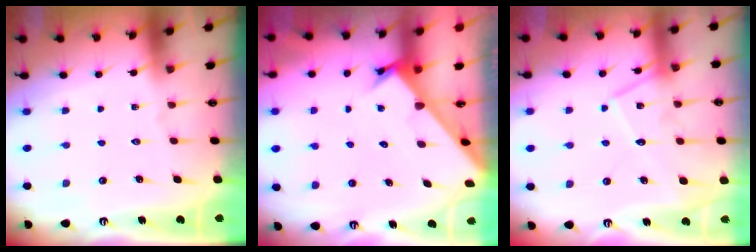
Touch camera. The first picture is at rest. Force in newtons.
{"total": 2.4, "press": 2.4, "slide": 0.2}
{"total": 13.6, "press": 13.5, "slide": 1.0}